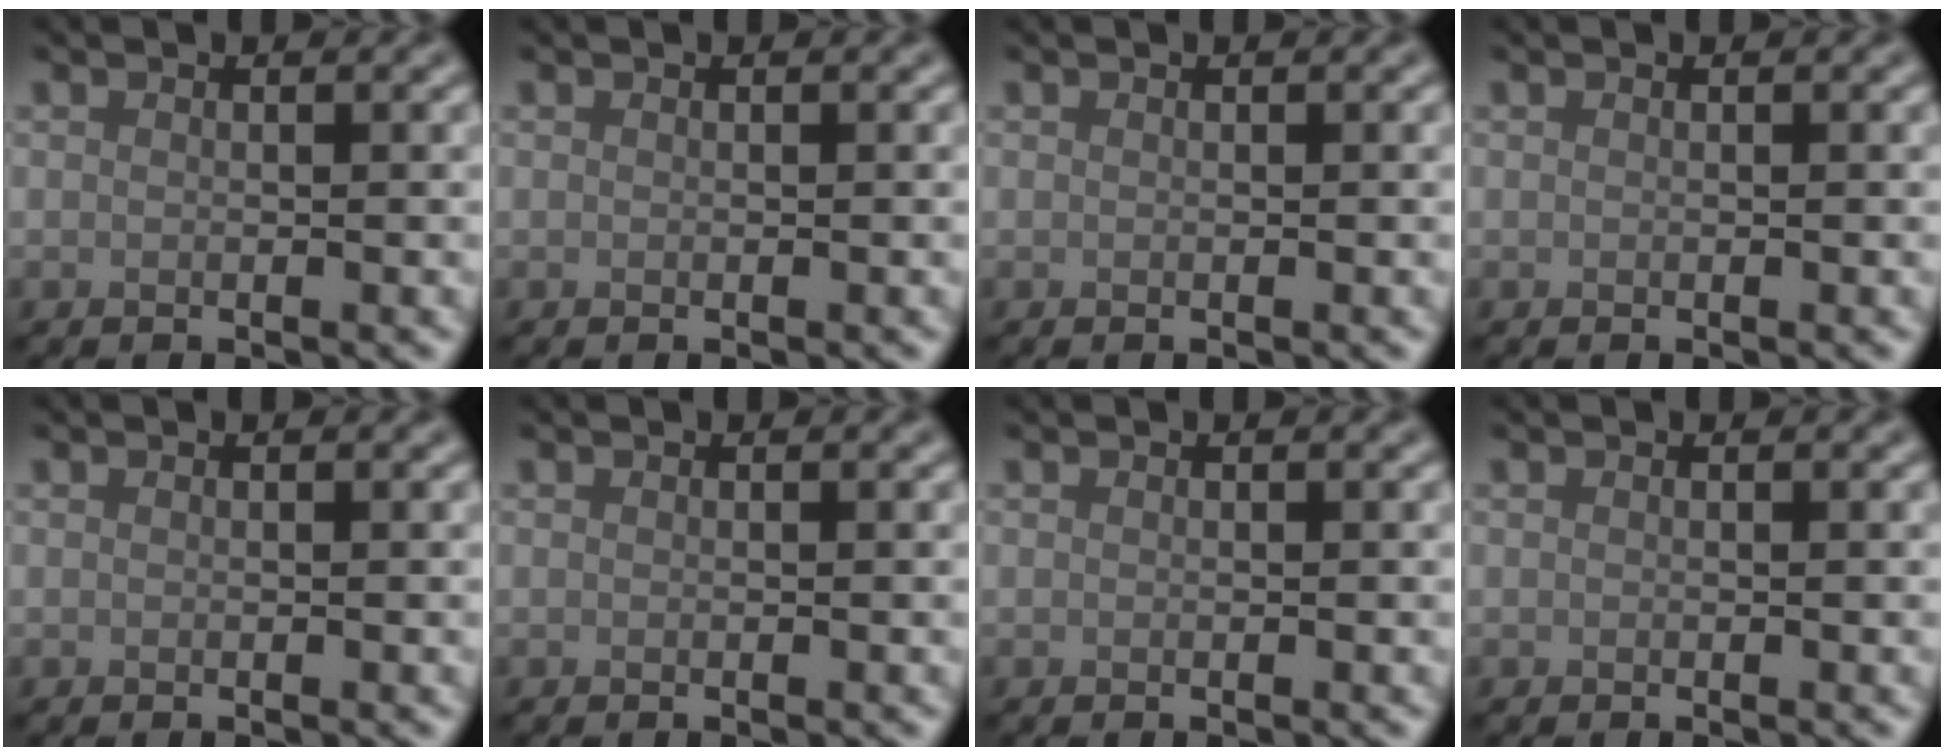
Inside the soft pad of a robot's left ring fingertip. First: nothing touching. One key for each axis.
{"total": 0.0}
{"total": 0.0}
{"total": 0.0}
{"total": 0.0}
{"total": 0.0}
{"total": 0.0}
{"total": 0.0}